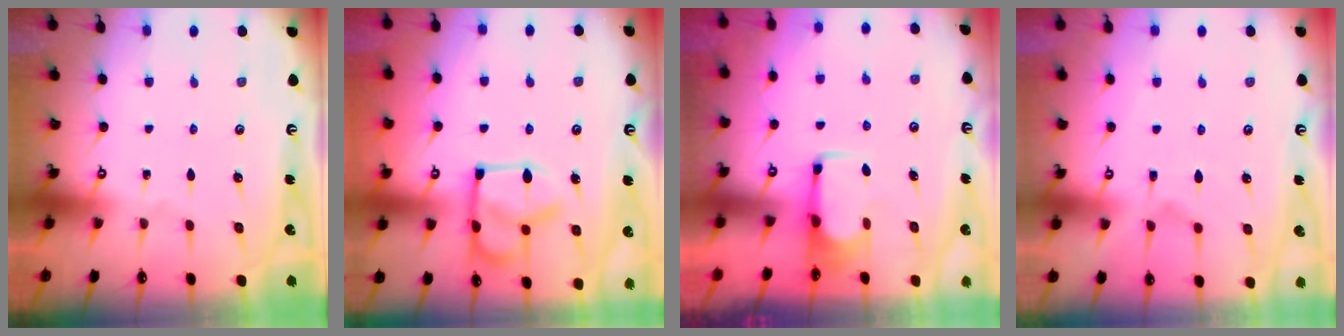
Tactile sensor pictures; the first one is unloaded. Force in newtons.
{"total": 14.1, "press": 14.1, "slide": 0.9}
{"total": 1.8, "press": 1.7, "slide": 0.6}
{"total": 1.4, "press": 0.5, "slide": 1.3}